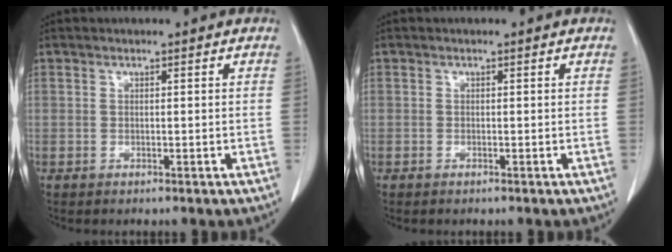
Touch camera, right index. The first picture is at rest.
{"total": 0.0}